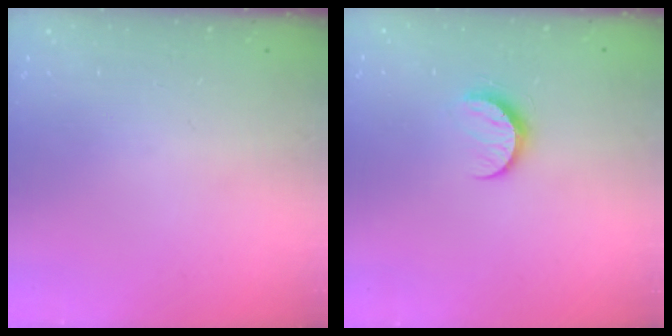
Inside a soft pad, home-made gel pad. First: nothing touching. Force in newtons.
{"total": 6.8, "press": 6.8, "slide": 0.5}